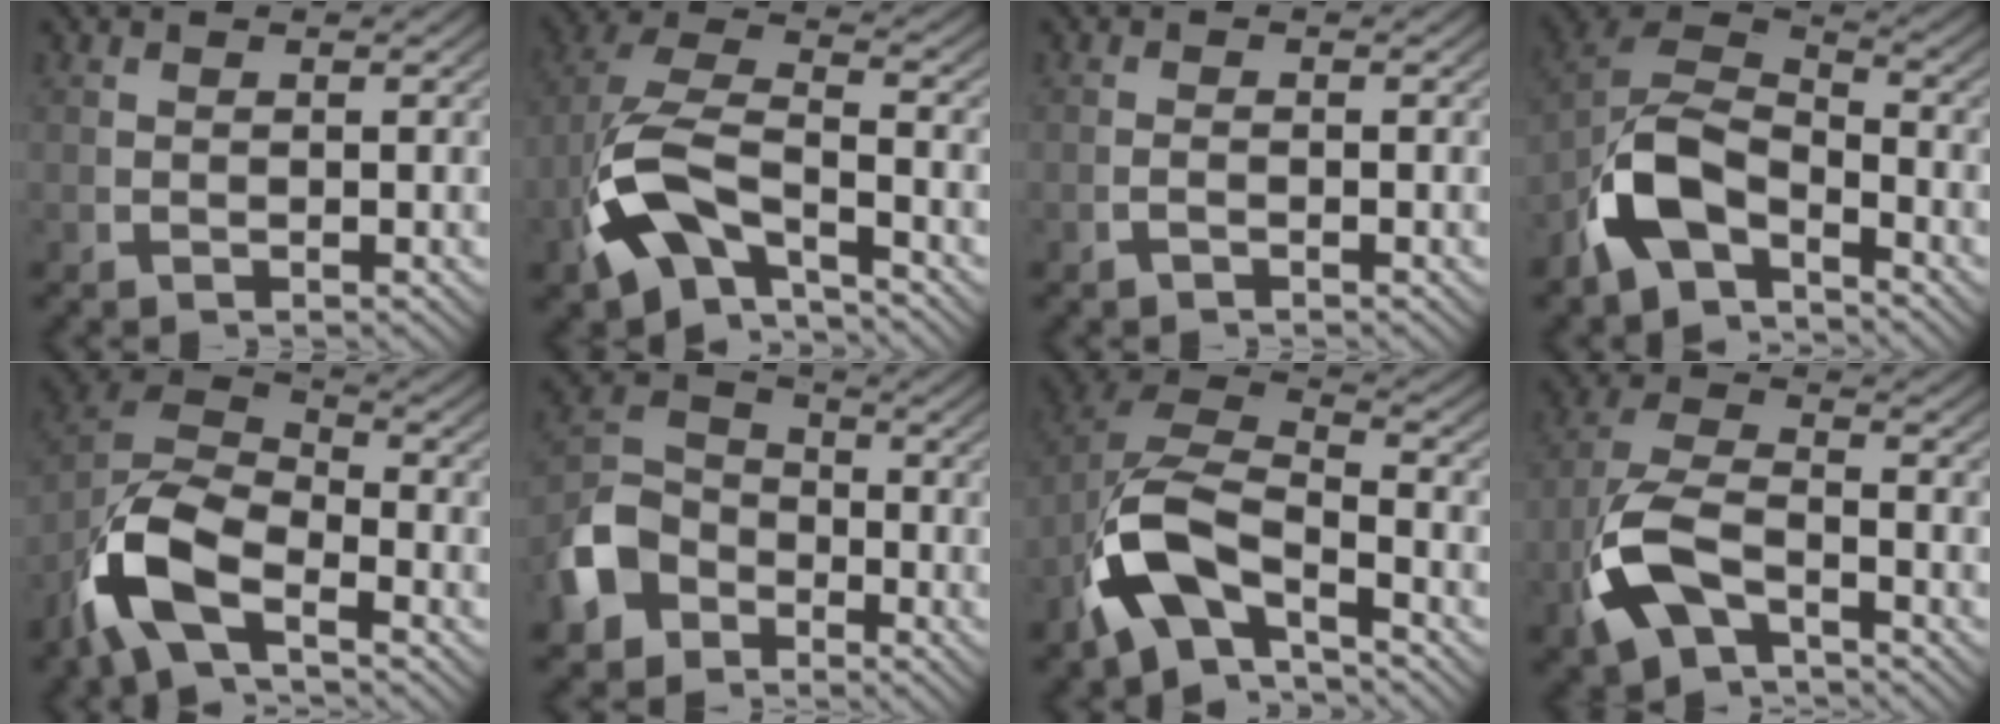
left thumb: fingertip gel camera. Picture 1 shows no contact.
{"total": 10.7, "force": [-2.1, 7.0, 7.8], "torque": [-0.191, -0.043, -0.022]}
{"total": 0.6, "force": [-0.6, 0.0, 0.1], "torque": [-0.003, -0.003, -0.011]}
{"total": 10.1, "force": [-2.2, 6.8, 7.0], "torque": [-0.164, -0.037, -0.033]}
{"total": 10.7, "force": [-1.6, 7.2, 7.8], "torque": [-0.183, -0.026, -0.027]}
{"total": 6.7, "force": [-2.3, 5.3, 3.6], "torque": [-0.078, -0.020, -0.032]}
{"total": 11.8, "force": [-1.9, 8.2, 8.3], "torque": [-0.191, -0.045, -0.025]}
{"total": 8.5, "force": [-2.5, 5.8, 5.7], "torque": [-0.146, -0.036, -0.031]}